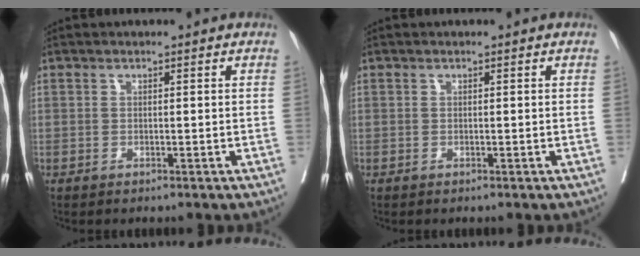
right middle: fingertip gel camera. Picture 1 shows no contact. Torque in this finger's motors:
{"motor_torque": [-0.31, -0.28, 0.05, 0.02]}